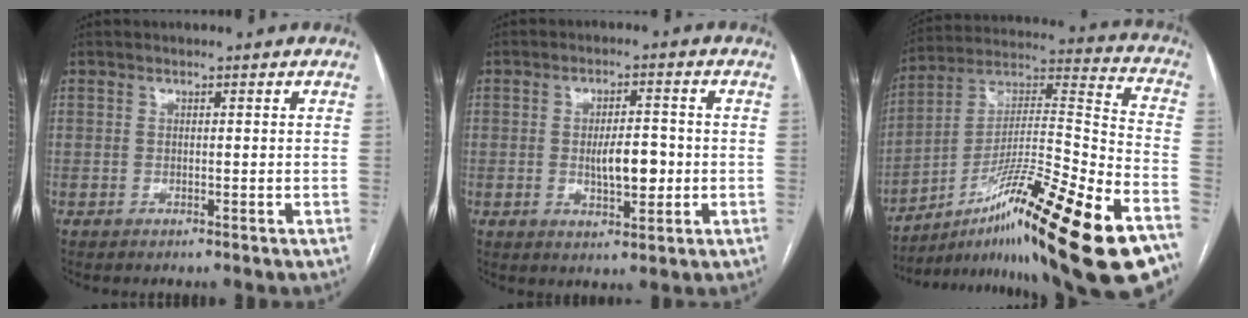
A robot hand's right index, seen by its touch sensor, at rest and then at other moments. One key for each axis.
{"total": 6.0, "fx": -0.6, "fy": 2.1, "fz": 5.6, "tx": -0.093, "ty": 0.001, "tz": -0.006}
{"total": 29.1, "fx": -18.3, "fy": 1.2, "fz": 22.7, "tx": -0.297, "ty": -0.006, "tz": -0.304}